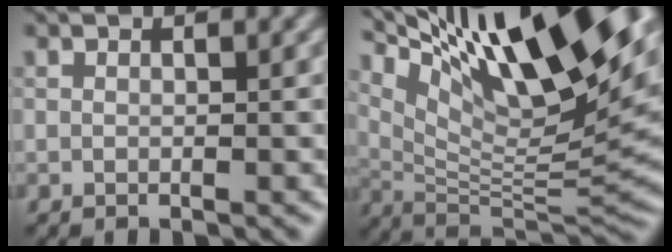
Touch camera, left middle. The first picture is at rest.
{"total": 16.0, "force": [8.2, 4.3, 13.1], "torque": [-0.230, 0.014, 0.155]}